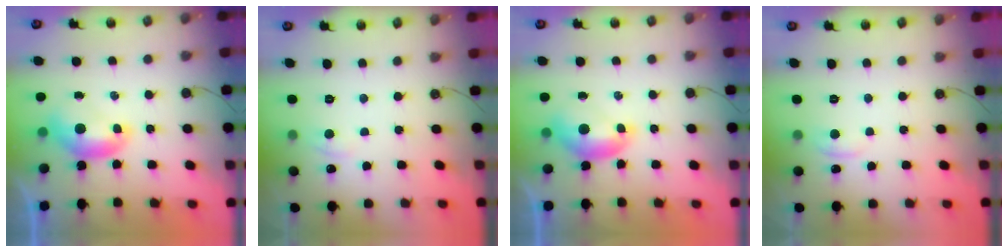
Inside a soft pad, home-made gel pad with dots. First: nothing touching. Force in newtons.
{"total": 1.7, "press": 1.6, "slide": 0.5}
{"total": 1.2, "press": 0.7, "slide": 0.9}
{"total": 0.8, "press": 0.0, "slide": 0.8}